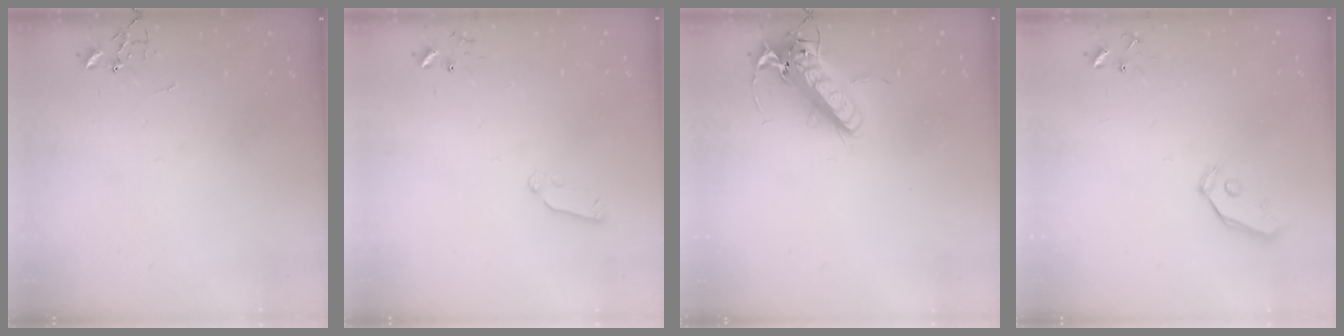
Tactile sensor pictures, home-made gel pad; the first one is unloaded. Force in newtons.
{"total": 5.9, "press": 5.9, "slide": 0.8}
{"total": 15.9, "press": 15.7, "slide": 2.8}
{"total": 4.8, "press": 4.8, "slide": 0.5}